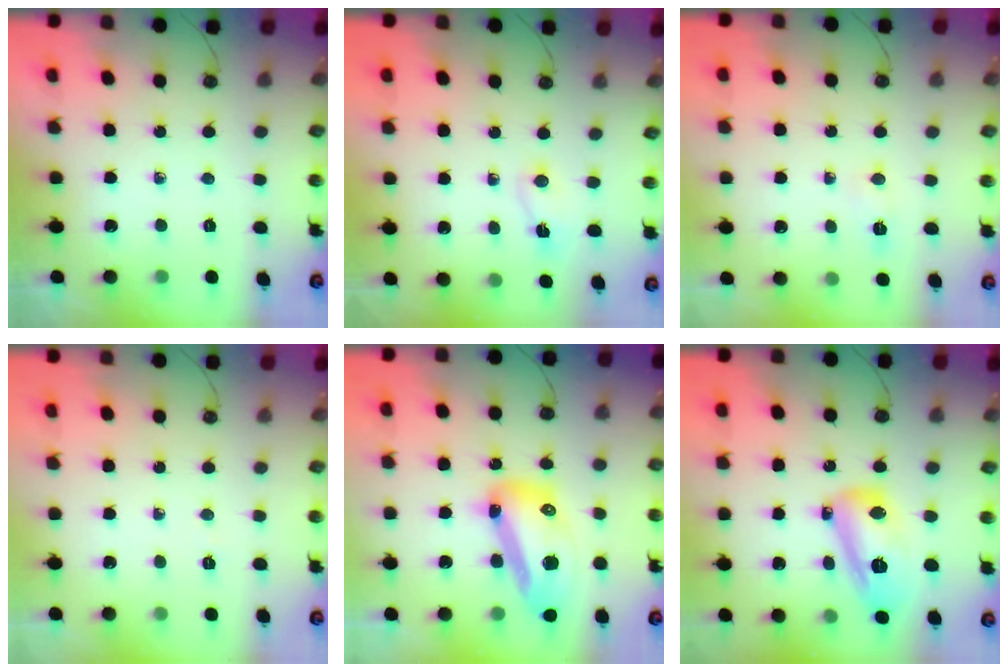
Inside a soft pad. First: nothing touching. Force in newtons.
{"total": 2.2, "press": 1.9, "slide": 1.1}
{"total": 4.6, "press": 3.9, "slide": 2.6}
{"total": 3.4, "press": 2.1, "slide": 2.6}
{"total": 16.2, "press": 16.1, "slide": 1.8}
{"total": 15.0, "press": 15.0, "slide": 1.1}